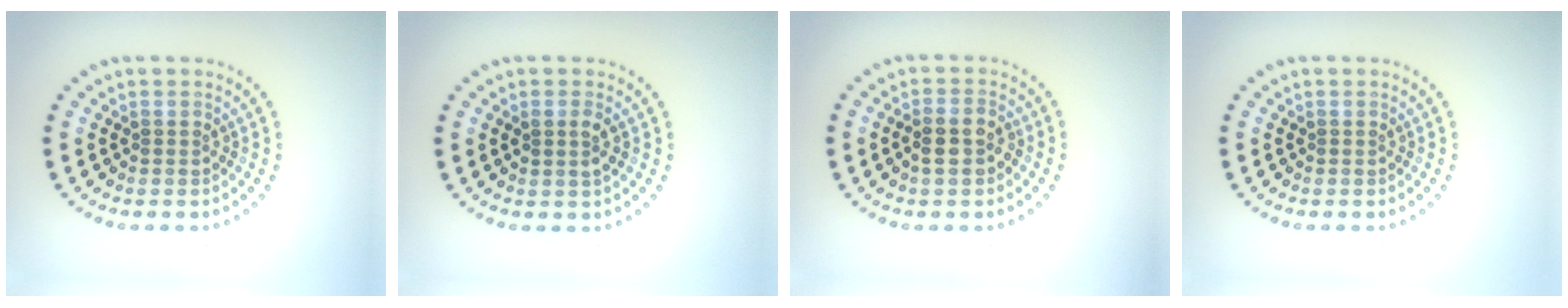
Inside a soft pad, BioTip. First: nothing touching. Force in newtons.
{"total": 1.2, "press": 1.2, "slide": 0.3}
{"total": 2.6, "press": 2.5, "slide": 0.6}
{"total": 0.0}